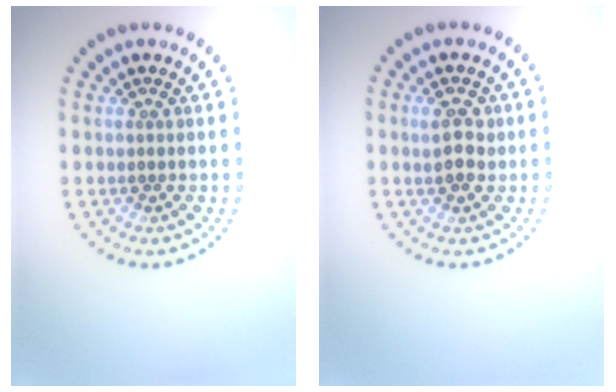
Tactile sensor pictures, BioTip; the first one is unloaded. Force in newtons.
{"total": 2.6, "press": 2.5, "slide": 0.4}